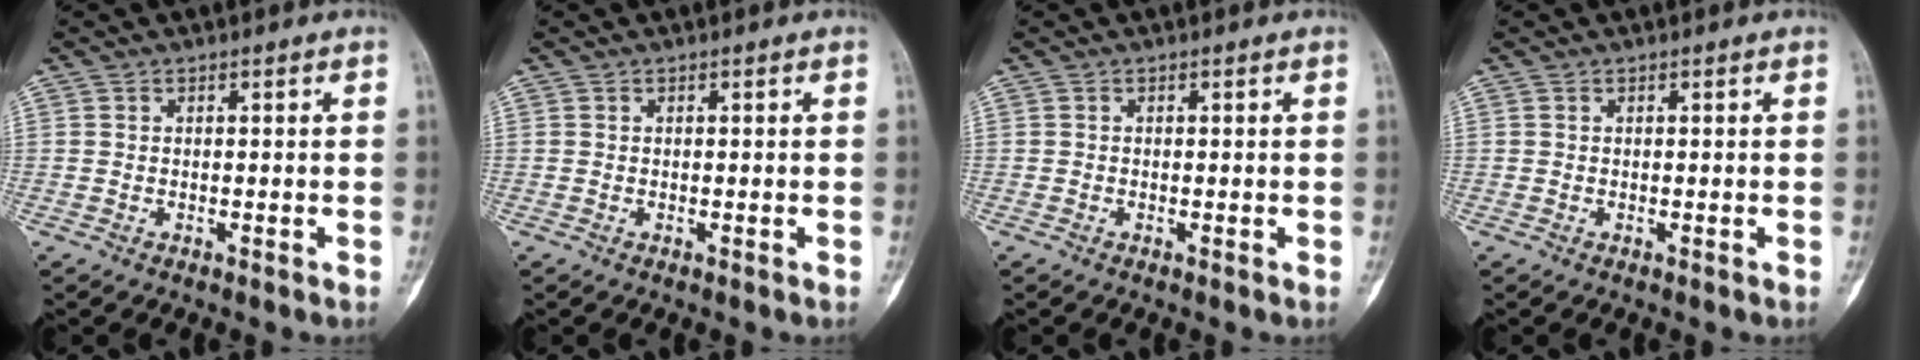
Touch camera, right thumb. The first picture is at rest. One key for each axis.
{"total": 0.0}
{"total": 0.0}
{"total": 0.0}